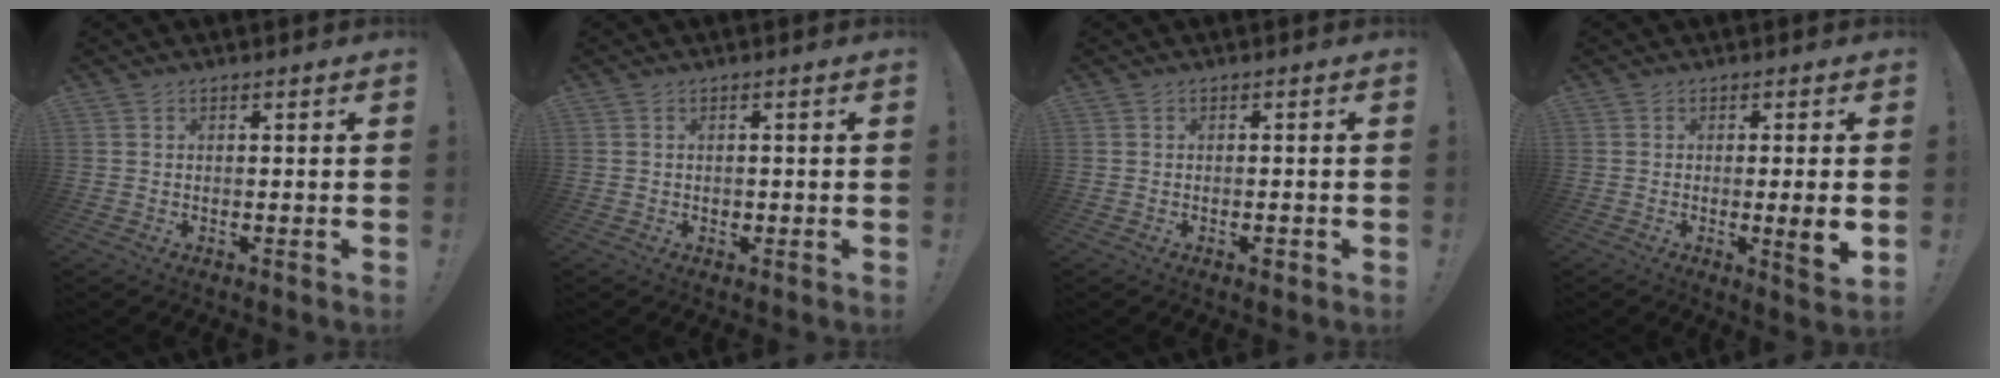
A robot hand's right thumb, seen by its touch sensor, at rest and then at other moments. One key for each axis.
{"total": 0.9, "fx": -0.2, "fy": 0.9, "fz": 0.2, "tx": -0.005, "ty": 0.004, "tz": -0.003}
{"total": 1.1, "fx": -0.8, "fy": 0.4, "fz": 0.7, "tx": -0.009, "ty": 0.001, "tz": -0.013}
{"total": 5.7, "fx": -0.6, "fy": -0.1, "fz": 5.7, "tx": -0.082, "ty": -0.013, "tz": -0.010}